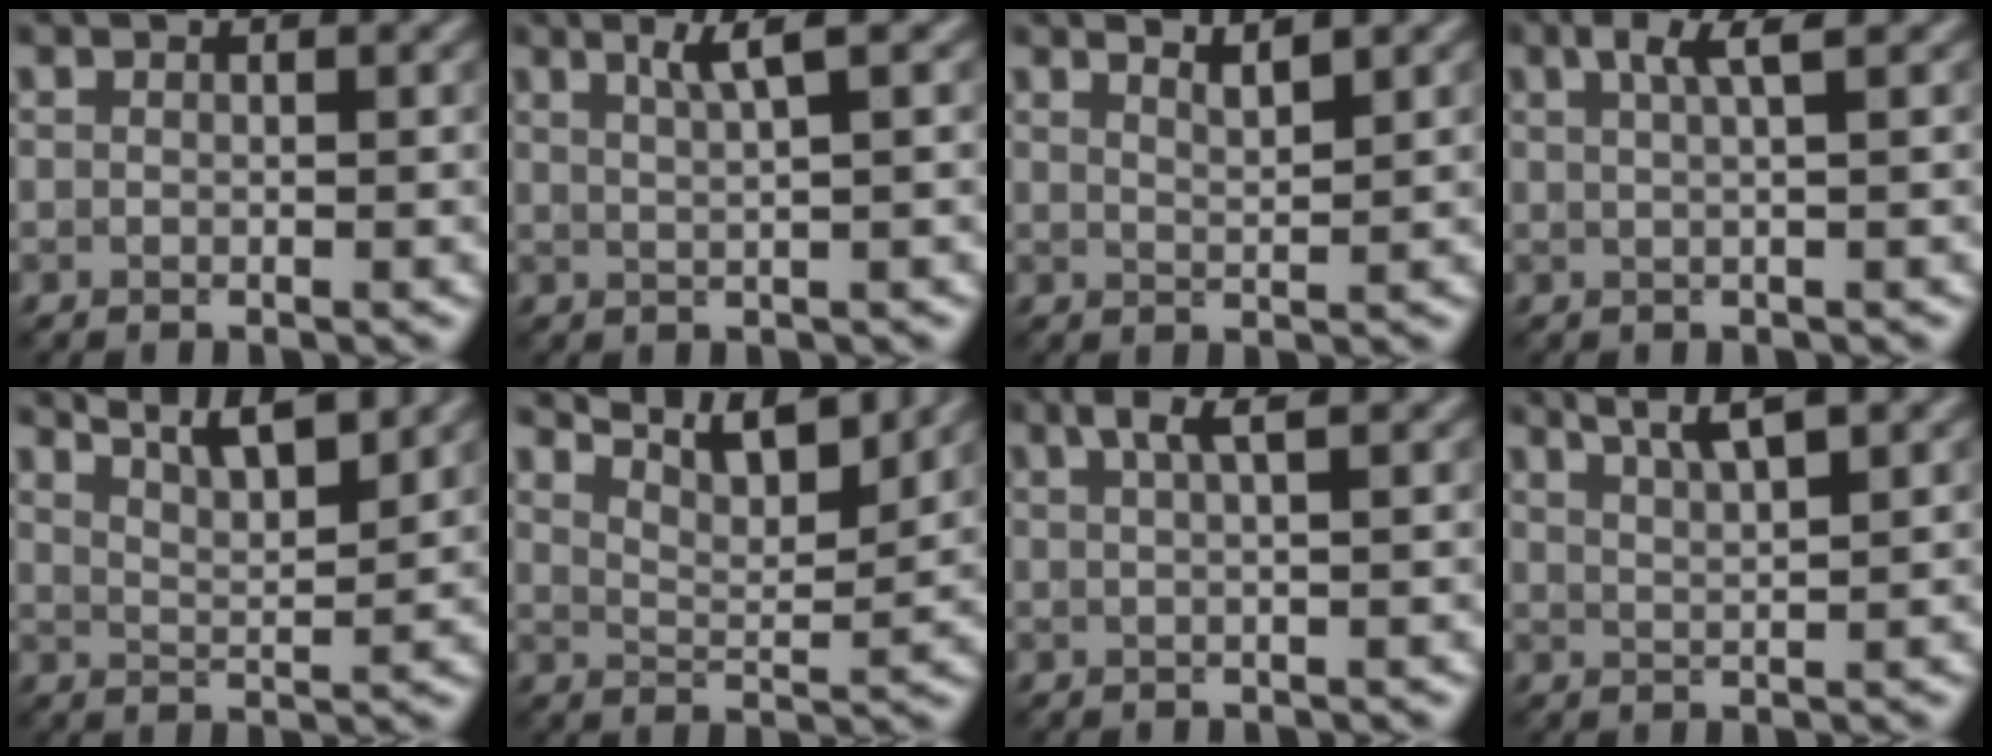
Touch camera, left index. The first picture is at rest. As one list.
[{"total": 2.6, "force": [1.3, 0.4, 2.2], "torque": [-0.029, 0.004, 0.020]}, {"total": 2.0, "force": [1.6, 0.5, 1.2], "torque": [-0.006, 0.003, 0.021]}, {"total": 2.8, "force": [1.2, 0.6, 2.5], "torque": [-0.032, 0.004, 0.018]}, {"total": 6.6, "force": [5.2, 1.7, 3.6], "torque": [-0.028, 0.023, 0.046]}, {"total": 6.3, "force": [5.4, 1.2, 3.0], "torque": [-0.047, 0.006, 0.070]}, {"total": 2.6, "force": [1.3, 0.5, 2.2], "torque": [-0.028, 0.005, 0.019]}, {"total": 4.2, "force": [2.9, 0.8, 2.9], "torque": [-0.029, 0.010, 0.037]}]